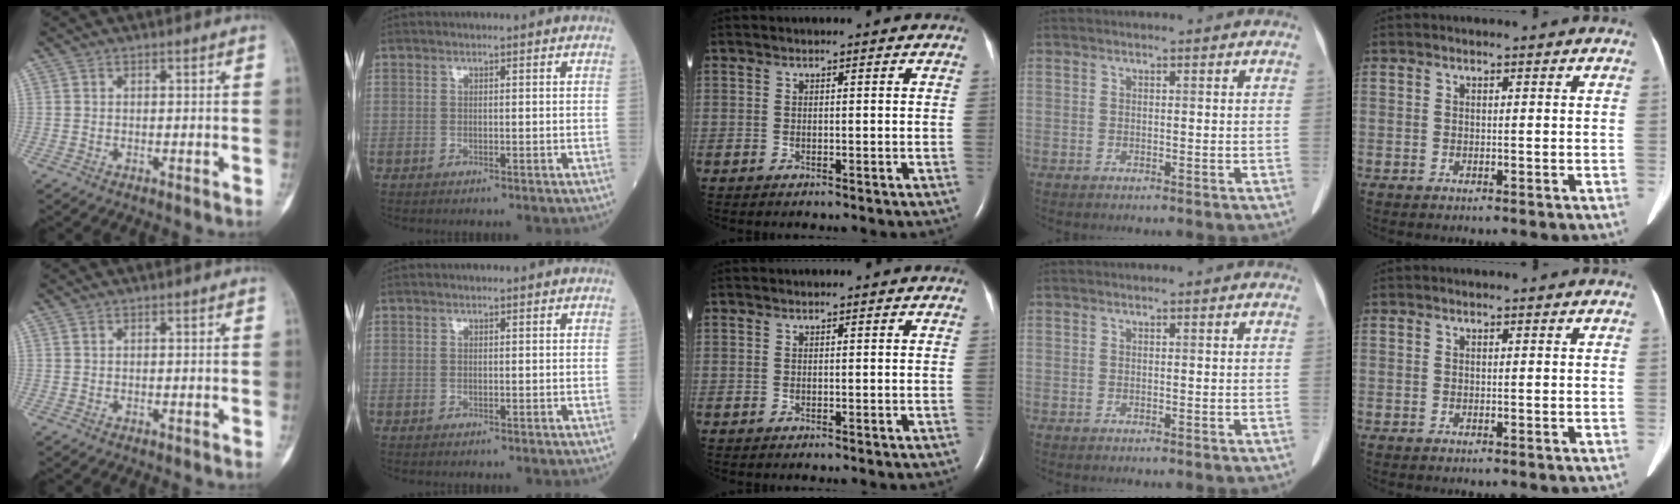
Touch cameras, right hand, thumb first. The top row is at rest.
{}